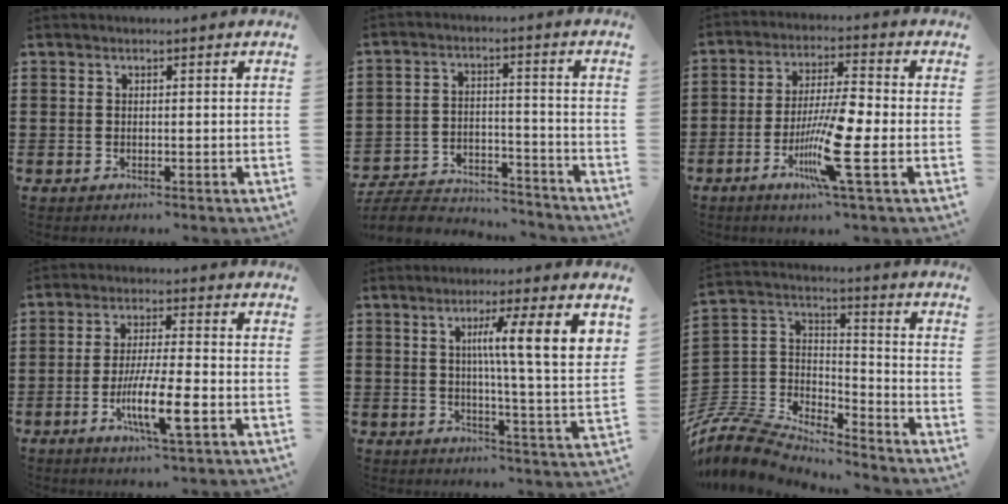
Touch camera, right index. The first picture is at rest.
{"total": 6.2, "force": [-5.9, 1.2, 1.4], "torque": [-0.032, 0.011, -0.117]}
{"total": 10.1, "force": [-3.4, 1.3, 9.4], "torque": [-0.188, -0.011, -0.066]}
{"total": 9.0, "force": [-3.2, 1.5, 8.3], "torque": [-0.160, -0.012, -0.059]}
{"total": 9.9, "force": [3.5, 0.4, 9.2], "torque": [-0.158, -0.012, 0.049]}
{"total": 8.3, "force": [-7.7, 2.4, 1.9], "torque": [-0.076, -0.007, -0.164]}